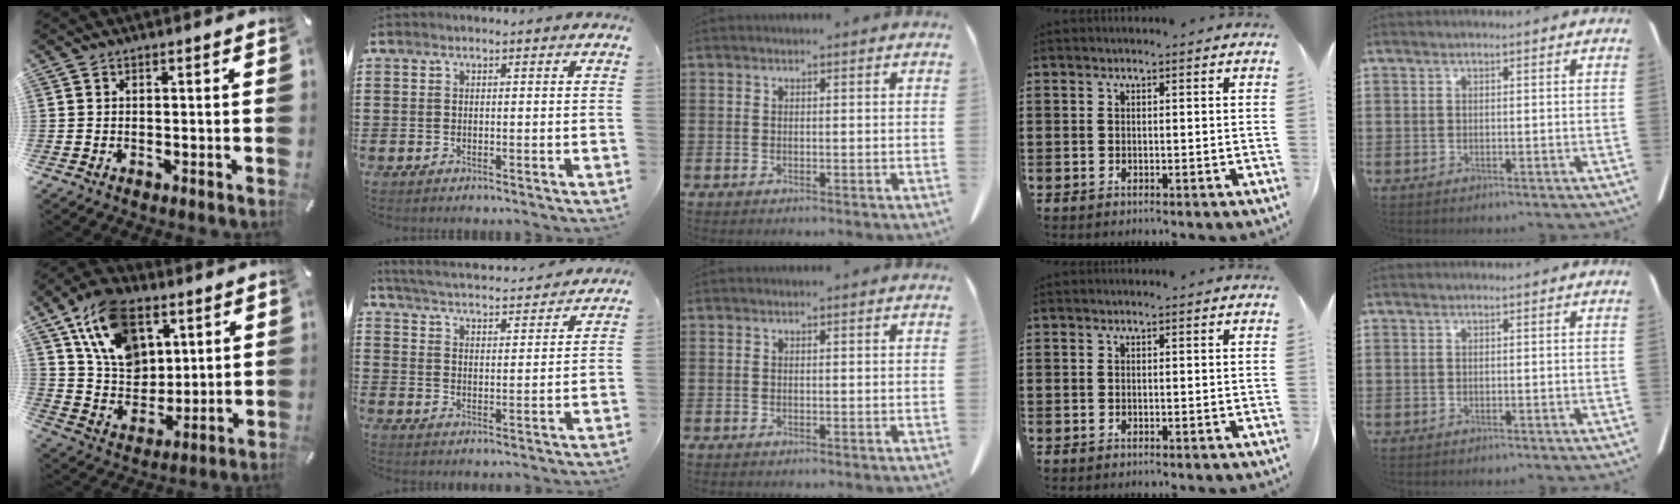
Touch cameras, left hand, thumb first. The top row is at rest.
{"thumb": {"total": 17.1, "force": [8.5, 11.5, 9.3], "torque": [-0.194, -0.030, 0.160]}, "index": {"total": 4.0, "force": [4.0, -0.3, 0.5], "torque": [-0.034, -0.034, 0.063]}}